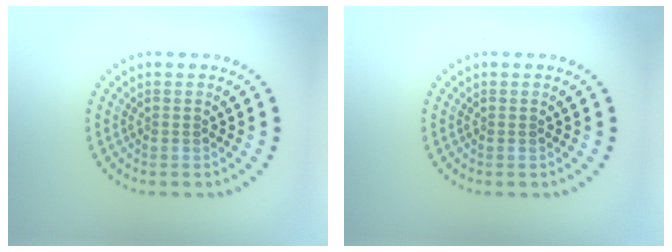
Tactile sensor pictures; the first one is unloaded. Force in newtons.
{"total": 0.0}